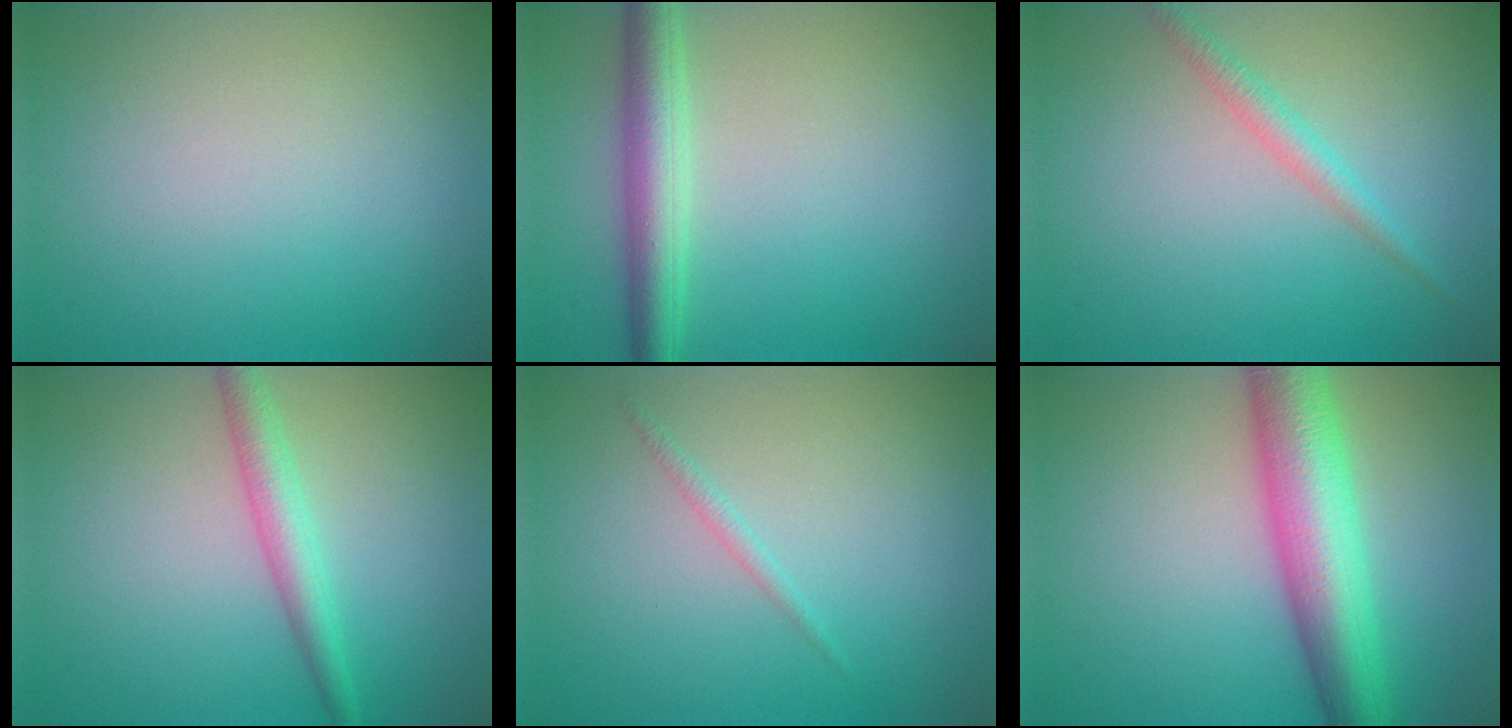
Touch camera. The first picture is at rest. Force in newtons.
{"total": 4.2, "press": 4.2, "slide": 0.1}
{"total": 1.8, "press": 1.8, "slide": 0.0}
{"total": 3.0, "press": 3.0, "slide": 0.0}
{"total": 0.8, "press": 0.8, "slide": 0.1}
{"total": 8.6, "press": 8.6, "slide": 0.2}